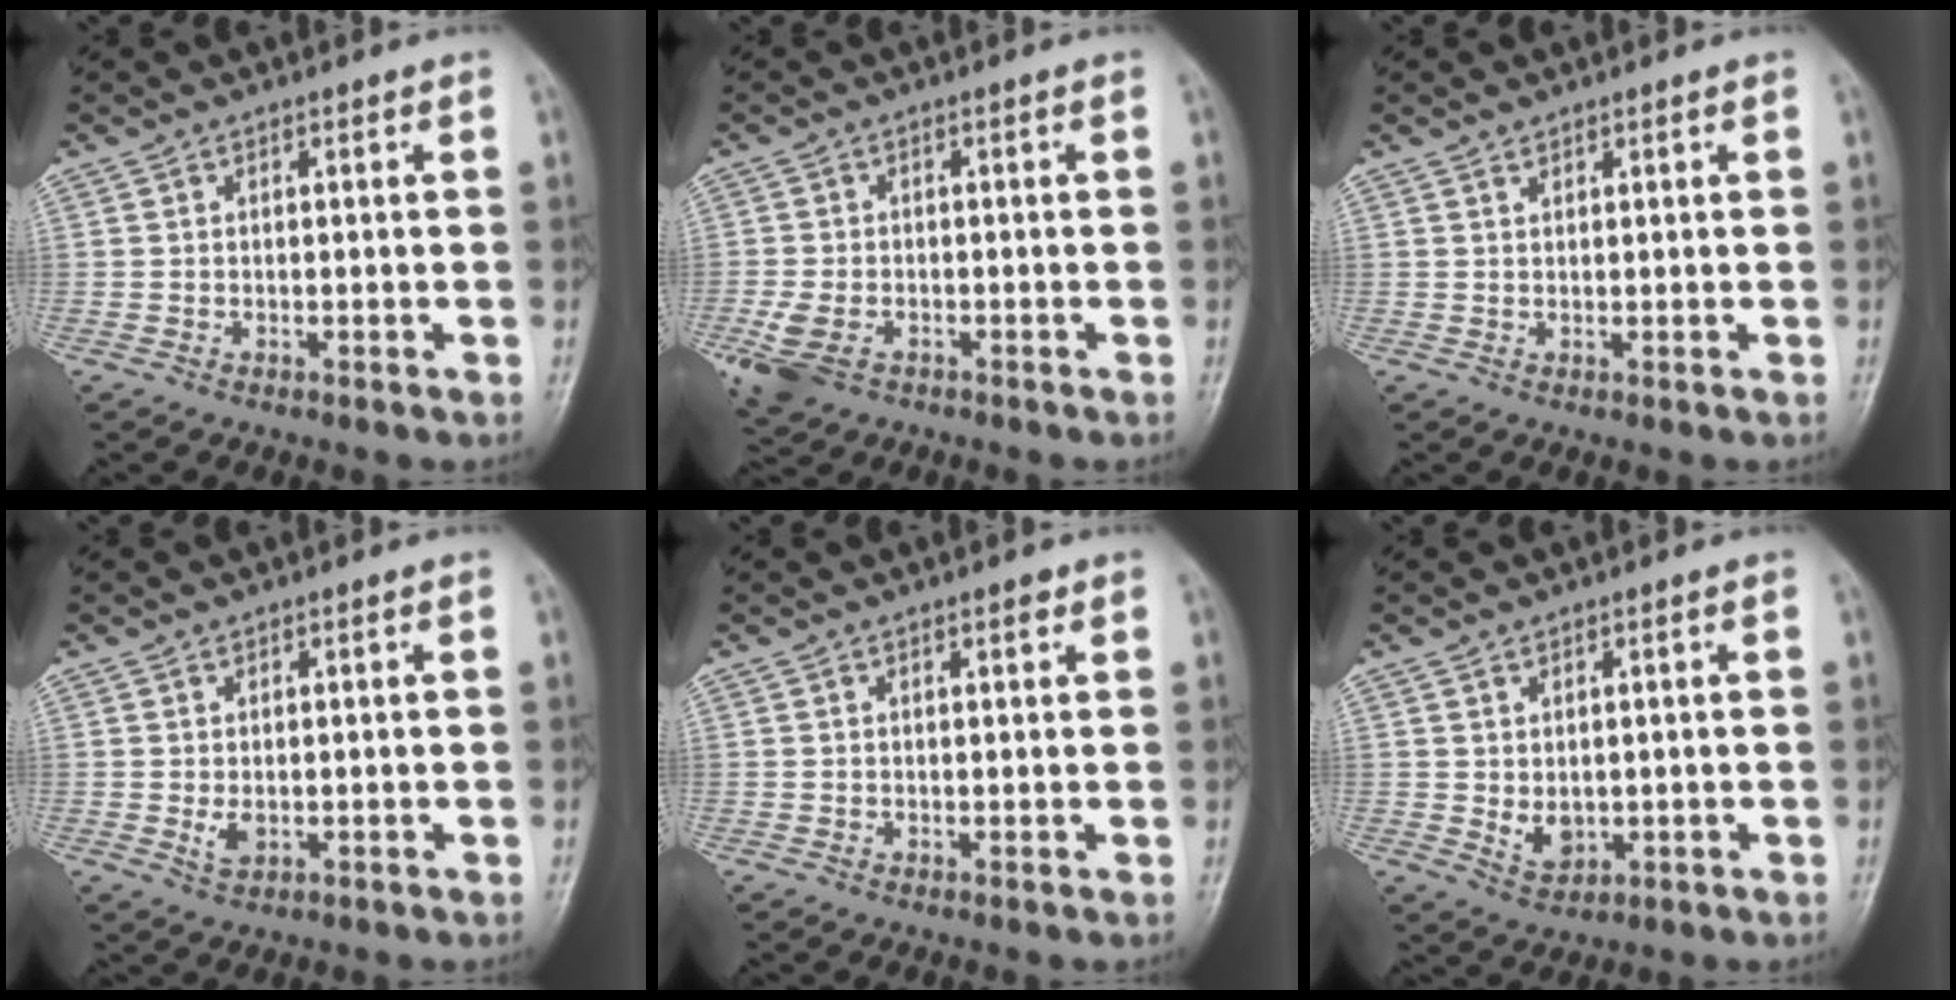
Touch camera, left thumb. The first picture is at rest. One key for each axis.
{"total": 5.9, "fx": -2.6, "fy": 3.7, "fz": 3.8, "tx": -0.093, "ty": 0.004, "tz": -0.044}
{"total": 0.7, "fx": 0.6, "fy": 0.3, "fz": 0.1, "tx": 0.004, "ty": -0.006, "tz": 0.010}
{"total": 2.3, "fx": -0.1, "fy": 1.6, "fz": 1.7, "tx": -0.023, "ty": -0.007, "tz": 0.003}
{"total": 1.2, "fx": 0.8, "fy": 0.3, "fz": 0.8, "tx": -0.009, "ty": -0.003, "tz": 0.011}
{"total": 3.8, "fx": 0.2, "fy": 2.9, "fz": 2.5, "tx": -0.025, "ty": -0.012, "tz": 0.014}